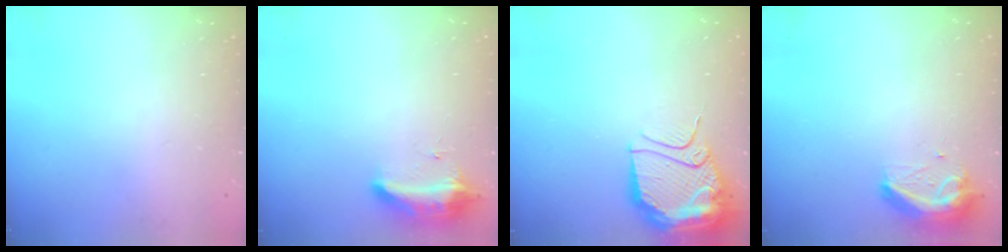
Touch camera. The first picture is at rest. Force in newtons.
{"total": 9.1, "press": 9.1, "slide": 0.0}
{"total": 14.2, "press": 14.2, "slide": 1.4}
{"total": 10.1, "press": 10.1, "slide": 0.9}